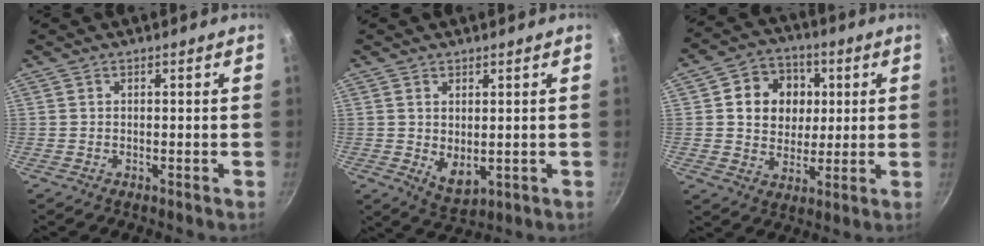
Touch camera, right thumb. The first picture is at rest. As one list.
[{"total": 3.7, "force": [0.3, 2.2, 3.0], "torque": [-0.050, -0.012, 0.013]}, {"total": 12.2, "force": [2.5, 10.4, 5.8], "torque": [-0.059, 0.001, 0.036]}]